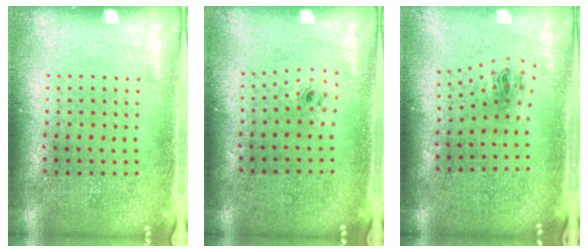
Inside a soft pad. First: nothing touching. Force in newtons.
{"total": 0.7, "press": 0.3, "slide": 0.6}
{"total": 1.0, "press": 0.4, "slide": 0.9}